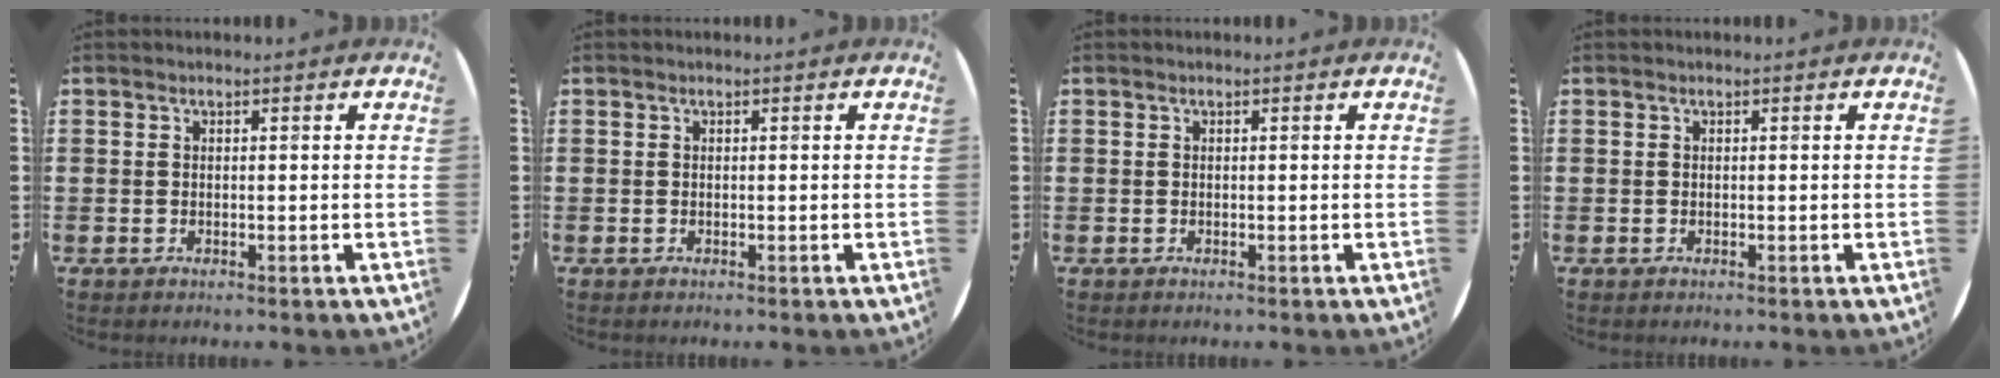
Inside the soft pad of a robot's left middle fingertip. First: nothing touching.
{"total": 0.0}
{"total": 0.0}
{"total": 0.0}